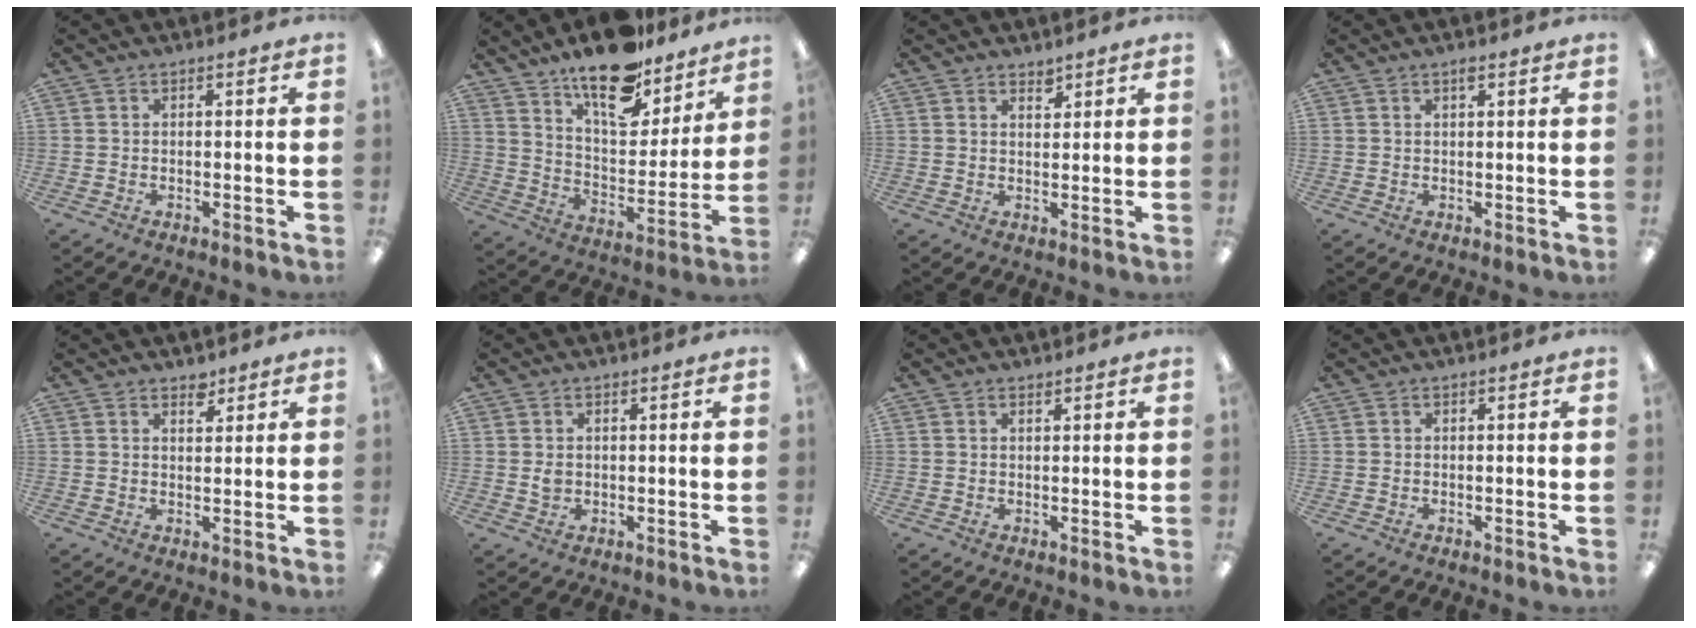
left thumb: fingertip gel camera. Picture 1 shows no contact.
{"total": 18.2, "force": [14.1, 7.3, 8.8], "torque": [-0.139, -0.095, 0.243]}
{"total": 2.3, "force": [2.1, 0.8, 0.4], "torque": [0.006, -0.017, 0.035]}
{"total": 1.1, "force": [0.9, 0.2, 0.6], "torque": [-0.006, -0.003, 0.014]}
{"total": 2.9, "force": [2.4, 1.3, 0.9], "torque": [0.005, -0.017, 0.040]}
{"total": 1.9, "force": [0.3, 1.5, 1.0], "torque": [-0.013, 0.000, 0.004]}
{"total": 0.8, "force": [0.8, 0.2, 0.1], "torque": [-0.003, -0.001, 0.015]}
{"total": 0.0}